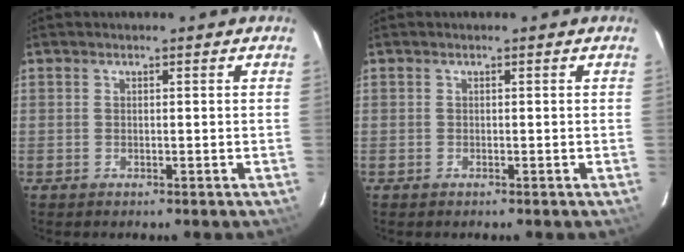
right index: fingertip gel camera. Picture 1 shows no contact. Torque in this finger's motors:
{"motor_torque": [0.19, -0.09, -0.05, -0.03]}